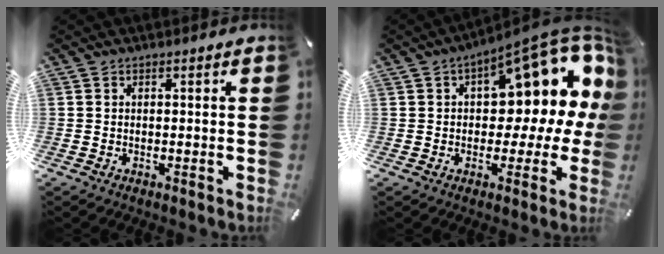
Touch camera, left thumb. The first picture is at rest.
{"total": 18.0, "force": [8.1, 8.8, 13.4], "torque": [-0.166, -0.063, 0.129]}